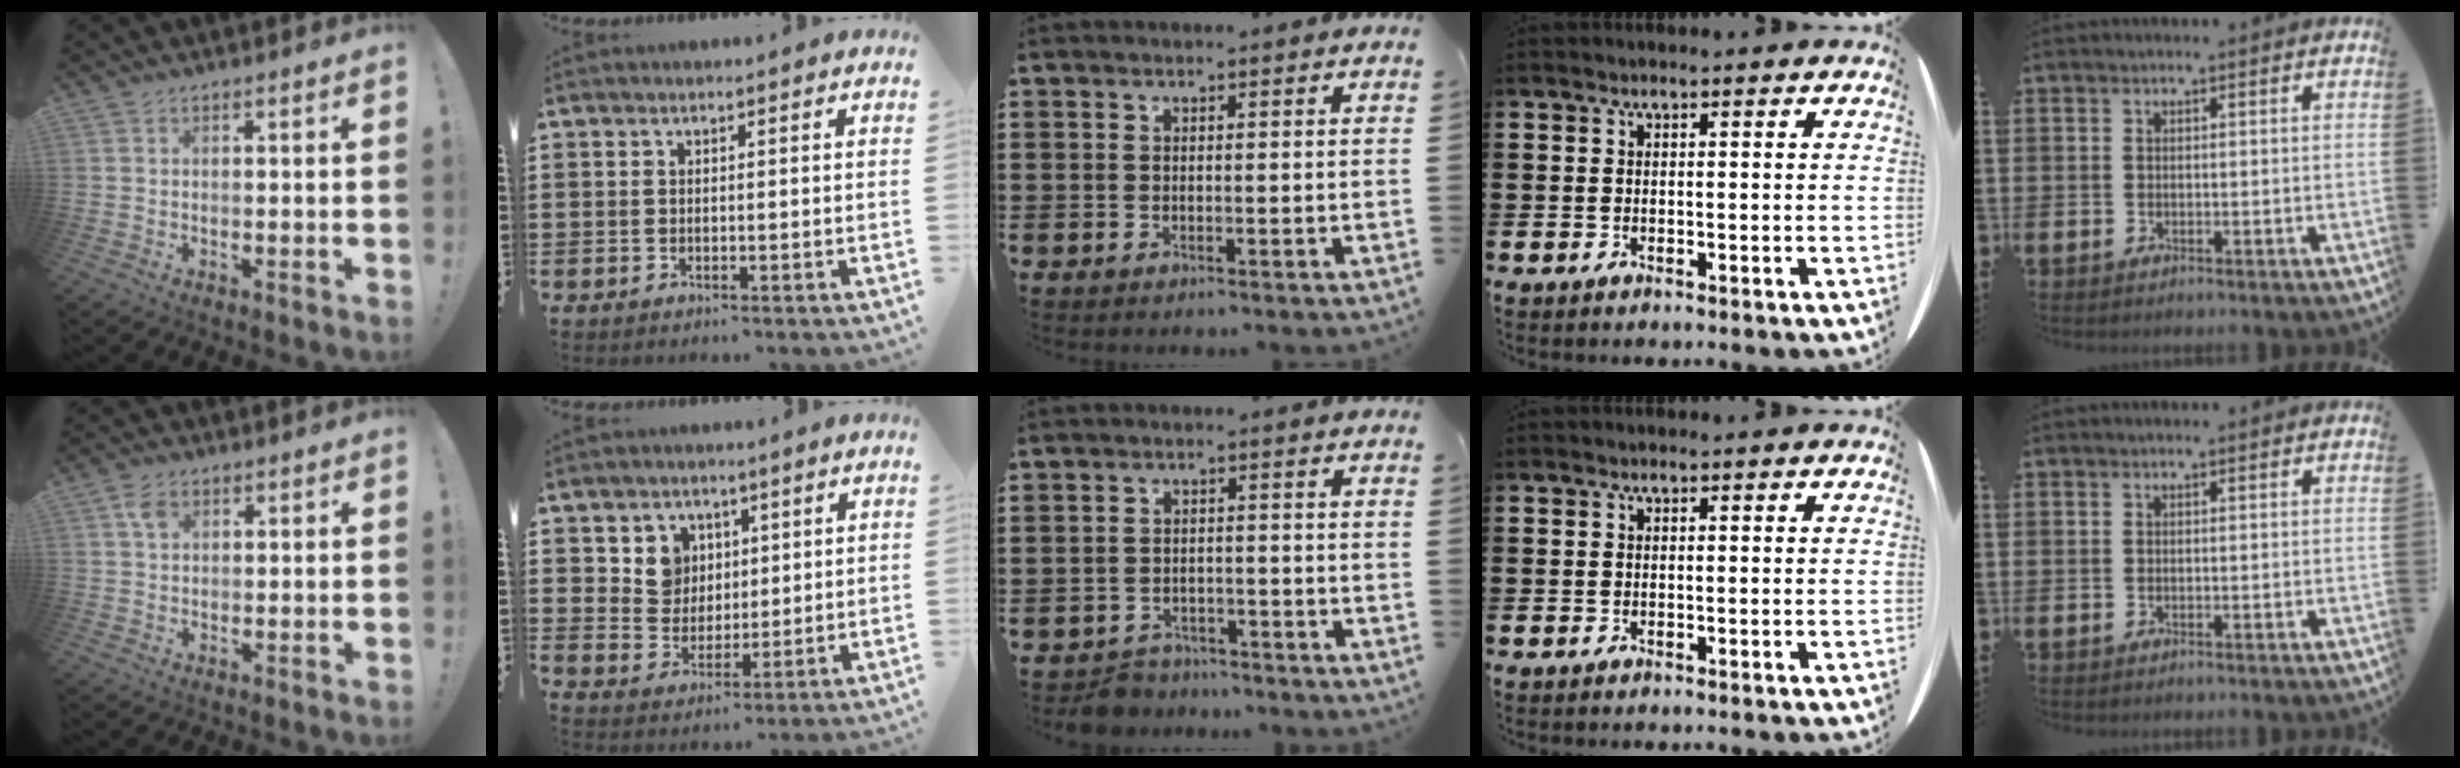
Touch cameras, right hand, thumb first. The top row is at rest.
{"thumb": {"total": 3.6, "force": [1.4, 2.4, 2.2], "torque": [-0.036, 0.002, 0.027]}, "index": {"total": 6.0, "force": [2.8, 5.2, 1.0], "torque": [-0.043, 0.008, 0.052]}, "middle": {"total": 3.3, "force": [-3.2, 0.7, -0.1], "torque": [-0.007, 0.000, -0.069]}}